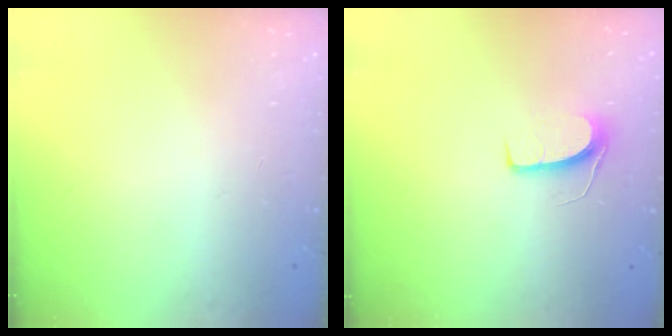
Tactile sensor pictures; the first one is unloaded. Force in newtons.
{"total": 6.6, "press": 6.6, "slide": 0.5}